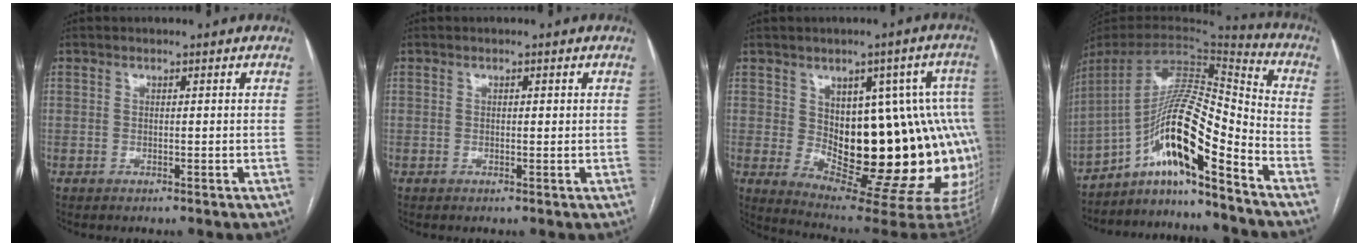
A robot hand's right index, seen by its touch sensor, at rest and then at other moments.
{"total": 0.8, "force": [0.3, 0.3, 0.6], "torque": [-0.008, 0.001, 0.004]}
{"total": 22.6, "force": [-0.6, 8.1, 21.1], "torque": [-0.177, 0.026, 0.020]}
{"total": 16.1, "force": [-9.8, 1.0, 12.8], "torque": [-0.229, 0.024, -0.168]}